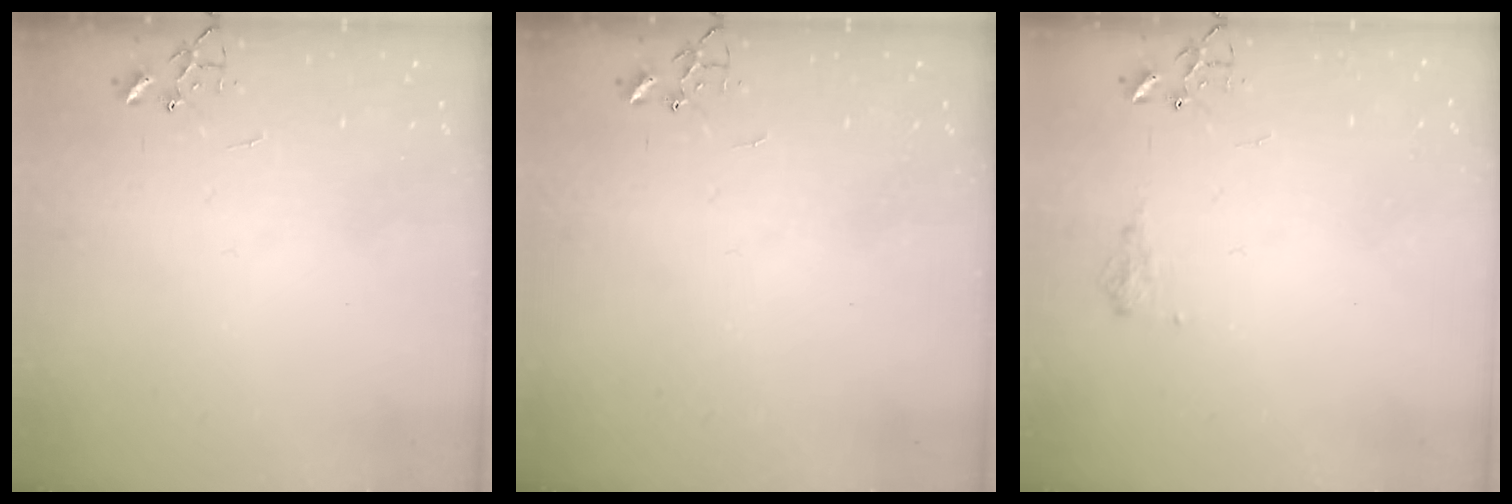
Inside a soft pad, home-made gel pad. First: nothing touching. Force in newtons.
{"total": 0.0}
{"total": 6.9, "press": 6.8, "slide": 1.0}